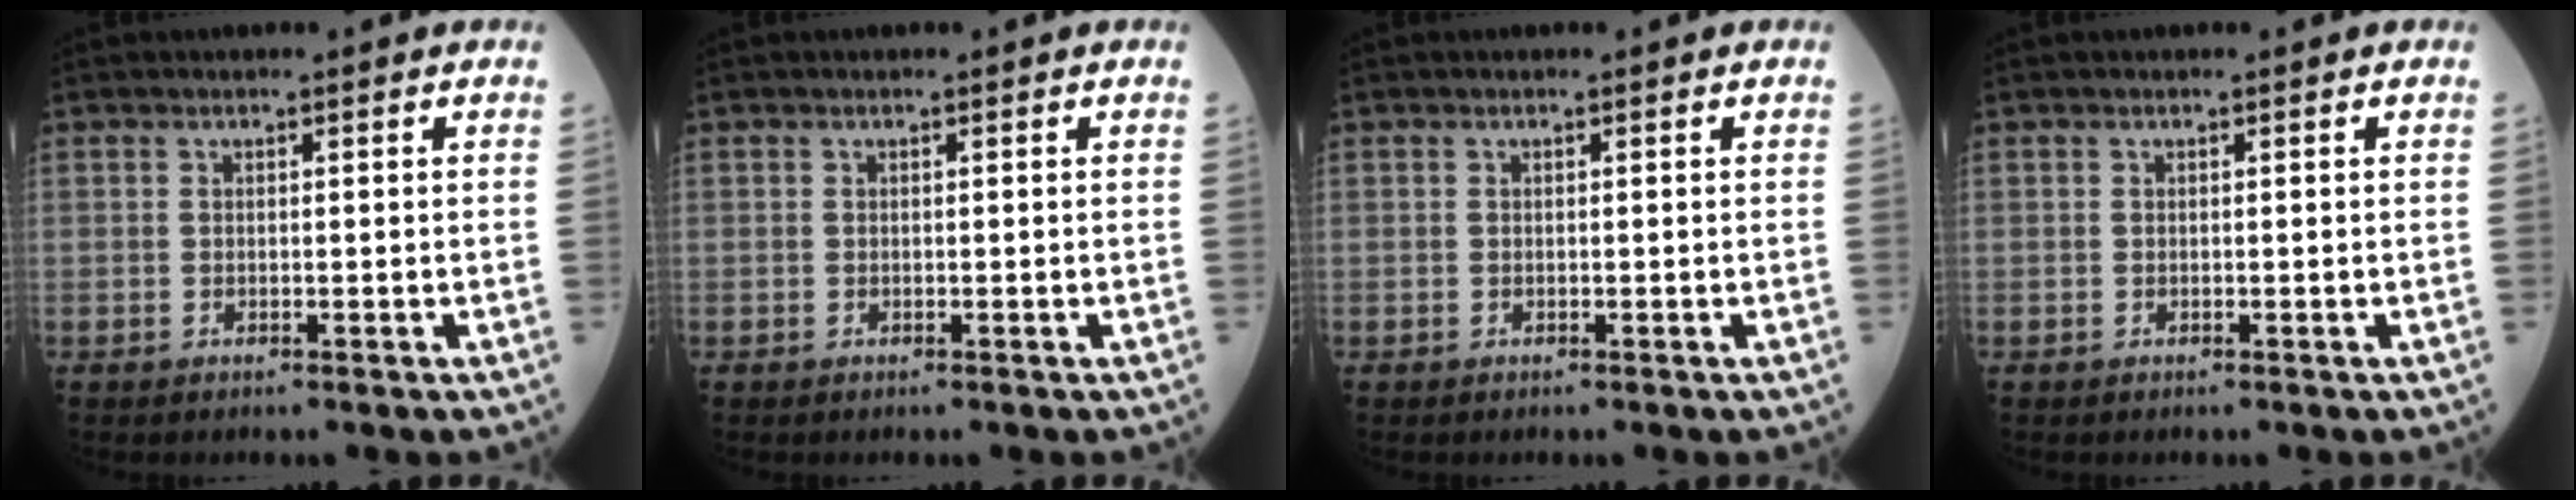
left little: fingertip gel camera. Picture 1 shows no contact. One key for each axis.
{"total": 0.0}
{"total": 0.0}
{"total": 0.0}